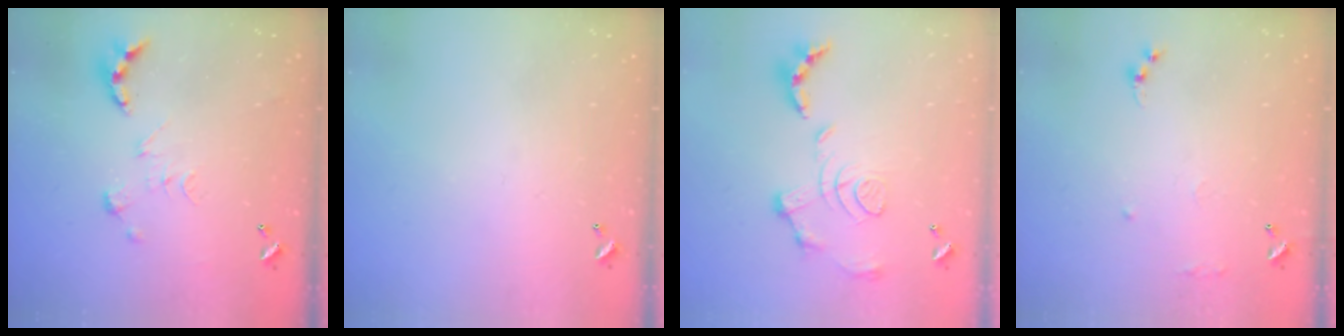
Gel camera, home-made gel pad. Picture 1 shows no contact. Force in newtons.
{"total": 0.0}
{"total": 1.5, "press": 0.8, "slide": 1.3}
{"total": 7.5, "press": 7.4, "slide": 0.8}